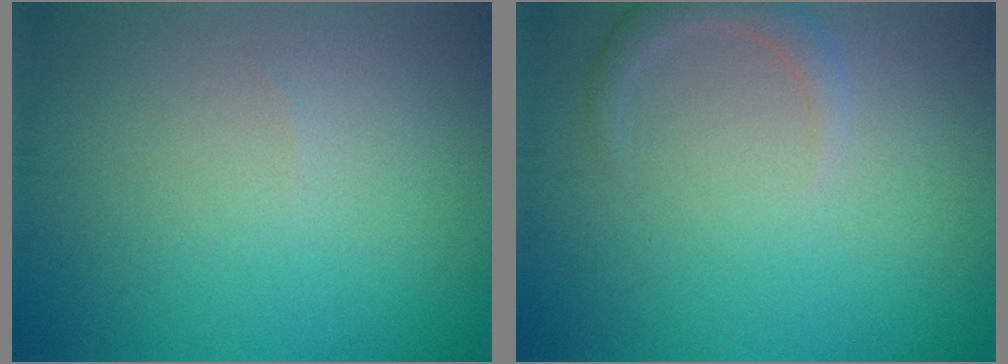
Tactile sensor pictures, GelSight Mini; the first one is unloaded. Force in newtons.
{"total": 2.0, "press": 2.0, "slide": 0.3}